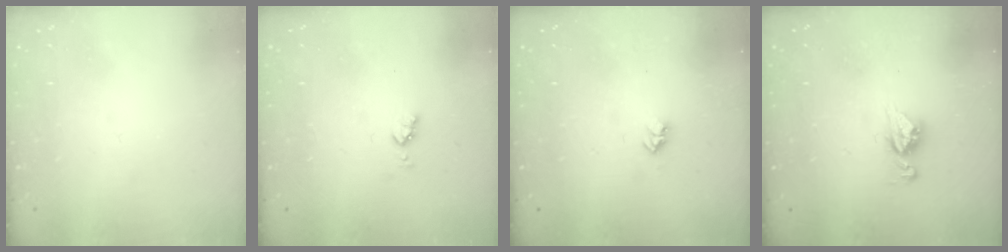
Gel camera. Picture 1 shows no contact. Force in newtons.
{"total": 3.5, "press": 3.4, "slide": 0.9}
{"total": 2.7, "press": 2.7, "slide": 0.4}
{"total": 6.9, "press": 6.8, "slide": 0.6}